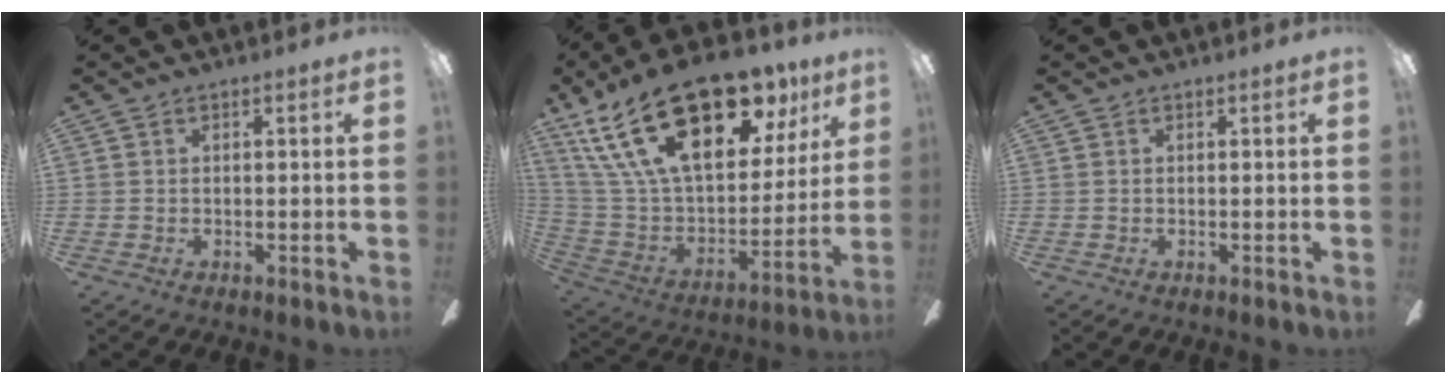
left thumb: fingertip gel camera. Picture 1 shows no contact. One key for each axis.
{"total": 30.4, "fx": 17.5, "fy": 14.5, "fz": 20.2, "tx": -0.374, "ty": -0.102, "tz": 0.311}
{"total": 0.0}